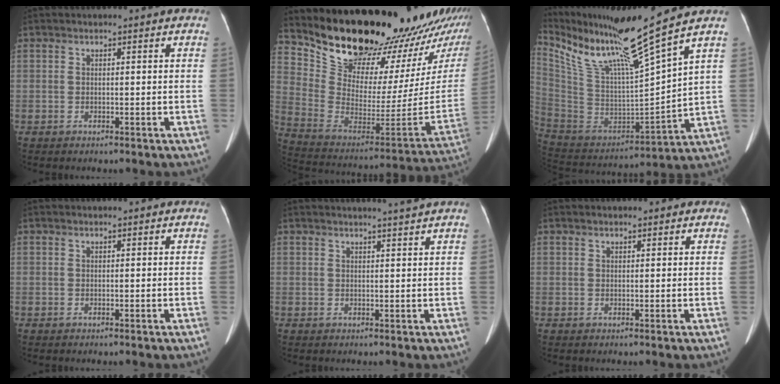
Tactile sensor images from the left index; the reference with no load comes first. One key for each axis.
{"total": 27.2, "fx": 24.0, "fy": 6.0, "fz": 11.2, "tx": -0.181, "ty": -0.108, "tz": 0.340}
{"total": 17.6, "fx": 13.1, "fy": -1.2, "fz": 11.7, "tx": -0.226, "ty": -0.013, "tz": 0.251}
{"total": 0.0}
{"total": 3.2, "fx": 2.8, "fy": -1.0, "fz": 1.1, "tx": -0.015, "ty": -0.005, "tz": 0.035}
{"total": 2.0, "fx": 1.6, "fy": 0.7, "fz": 1.0, "tx": -0.013, "ty": 0.018, "tz": 0.018}